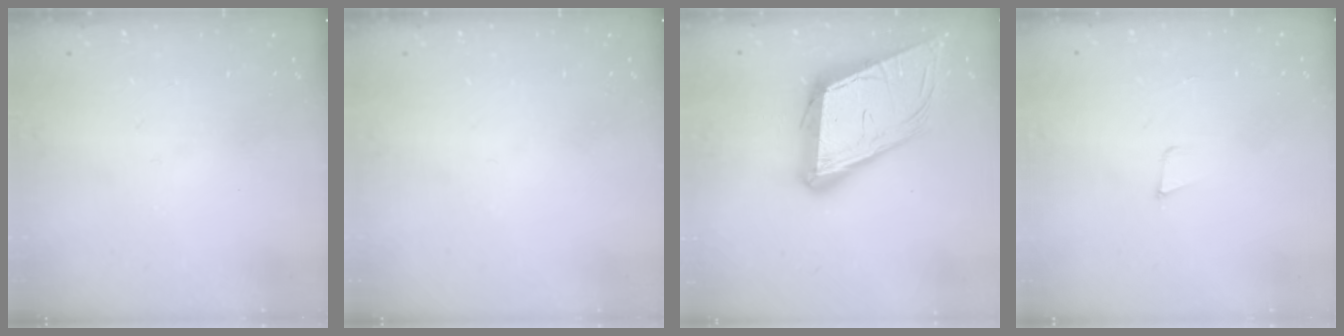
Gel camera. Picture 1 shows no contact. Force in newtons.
{"total": 0.0}
{"total": 18.1, "press": 17.5, "slide": 4.3}
{"total": 3.4, "press": 2.1, "slide": 2.7}